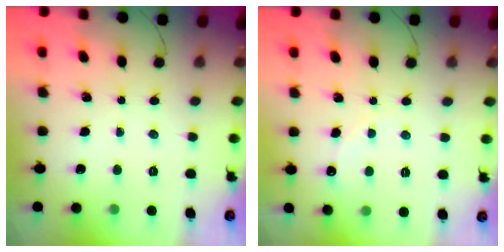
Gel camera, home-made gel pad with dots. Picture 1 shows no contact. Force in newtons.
{"total": 3.0, "press": 2.9, "slide": 0.8}